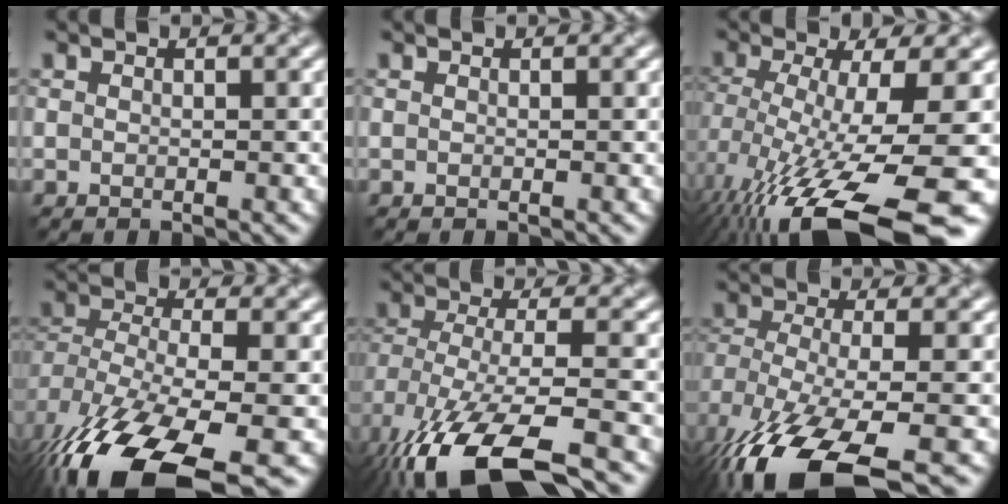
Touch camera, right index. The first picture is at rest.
{"total": 0.0}
{"total": 14.5, "force": [-6.9, 3.8, 12.1], "torque": [-0.223, -0.024, -0.105]}
{"total": 14.4, "force": [-8.4, 5.7, 10.2], "torque": [-0.230, -0.050, -0.130]}
{"total": 12.2, "force": [-7.7, 4.6, 8.2], "torque": [-0.182, -0.030, -0.125]}
{"total": 12.0, "force": [-7.7, 3.7, 8.5], "torque": [-0.182, -0.025, -0.136]}